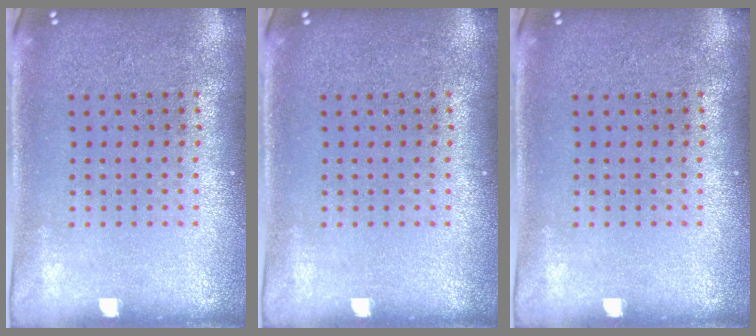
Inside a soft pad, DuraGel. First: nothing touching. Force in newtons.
{"total": 0.0}
{"total": 0.0}